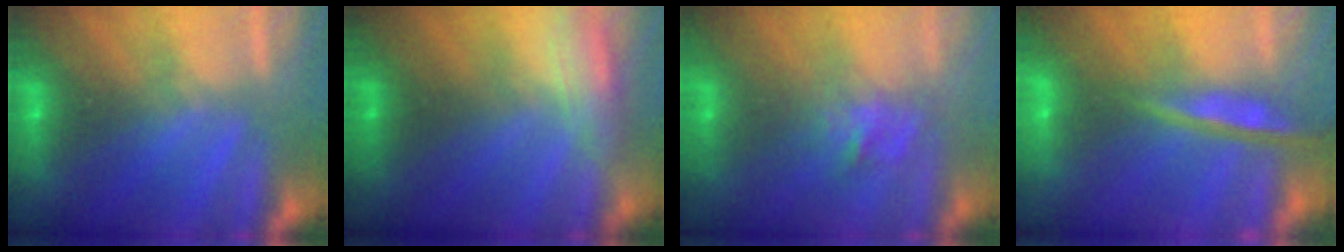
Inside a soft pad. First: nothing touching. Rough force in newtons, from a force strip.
{"total": 2.9}
{"total": 2.9}
{"total": 7.7}